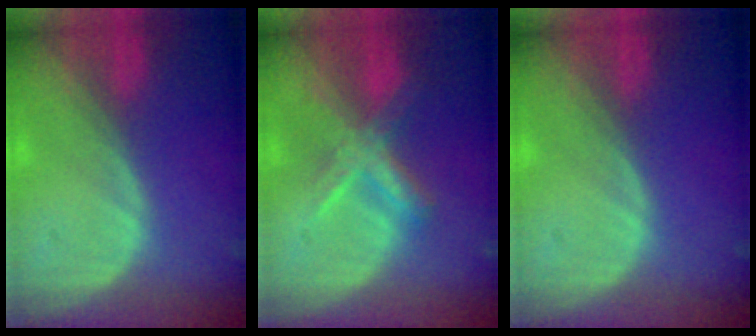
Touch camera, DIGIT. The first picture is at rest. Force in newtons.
{"total": 7.2, "press": 6.1, "slide": 3.9}
{"total": 0.0}